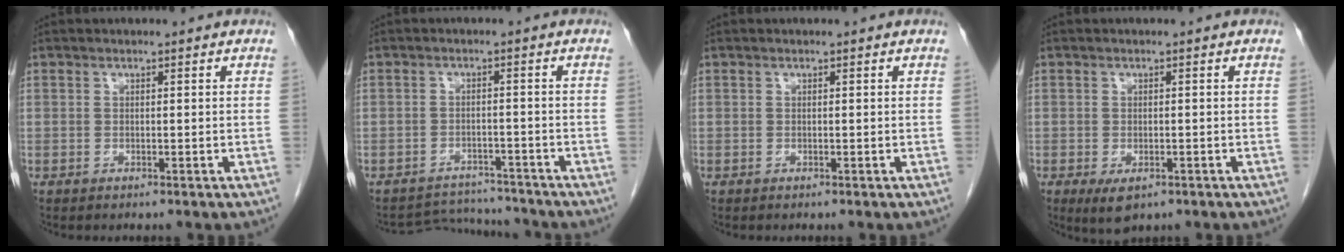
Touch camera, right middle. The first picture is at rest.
{"total": 5.5, "force": [-5.4, 0.5, -1.2], "torque": [0.015, 0.009, -0.081]}
{"total": 0.0}
{"total": 3.6, "force": [-1.8, 1.7, 2.6], "torque": [-0.045, -0.006, -0.021]}